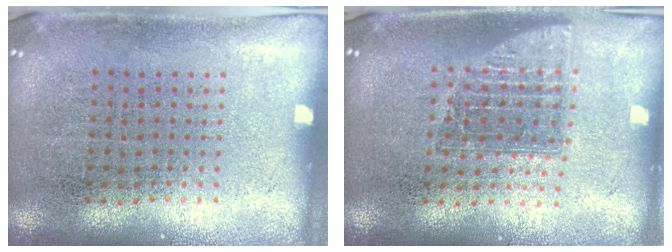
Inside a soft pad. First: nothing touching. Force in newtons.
{"total": 1.5, "press": 1.2, "slide": 0.9}